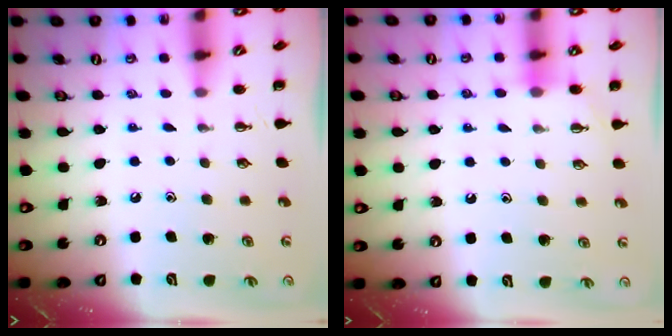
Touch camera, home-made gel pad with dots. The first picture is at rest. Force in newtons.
{"total": 4.5, "press": 4.3, "slide": 1.3}